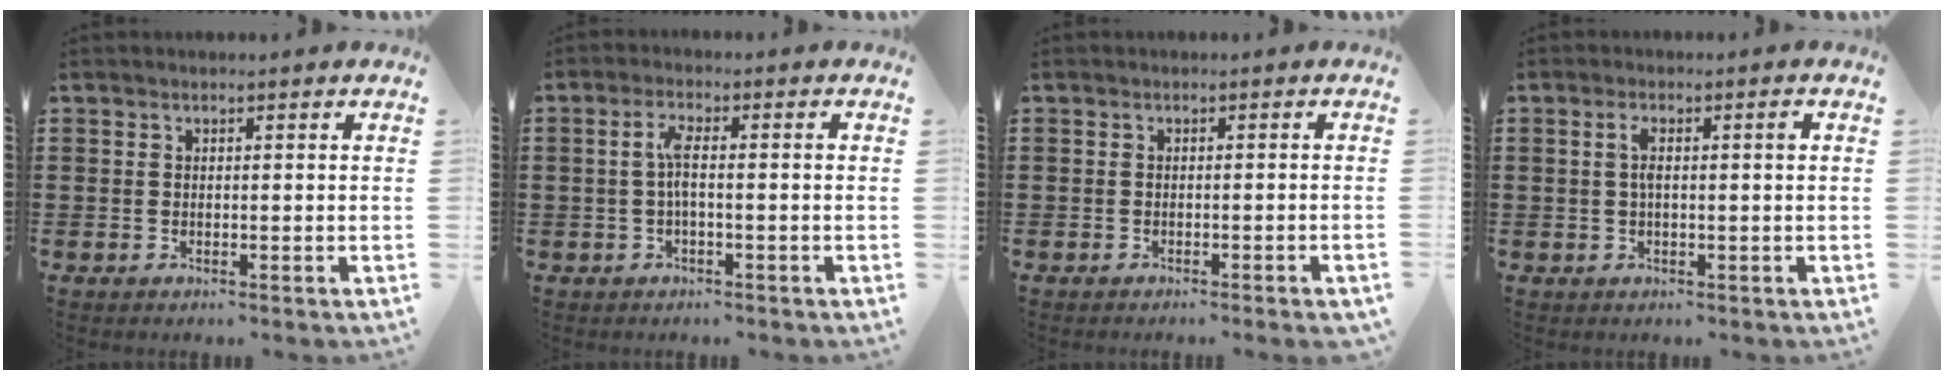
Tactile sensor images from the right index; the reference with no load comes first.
{"total": 3.4, "force": [-0.4, 0.5, 3.3], "torque": [-0.069, 0.000, -0.011]}
{"total": 0.9, "force": [-0.8, -0.1, 0.4], "torque": [-0.008, -0.001, -0.015]}
{"total": 2.8, "force": [0.2, 0.3, 2.7], "torque": [-0.051, 0.001, -0.001]}